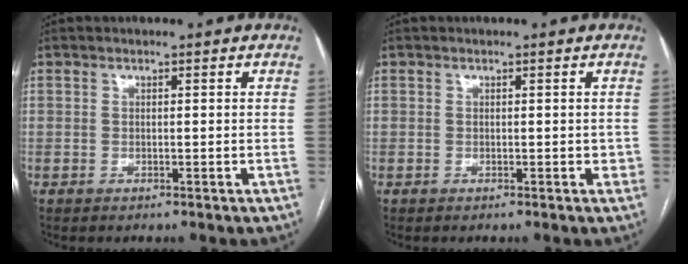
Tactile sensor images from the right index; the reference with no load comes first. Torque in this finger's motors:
{"motor_torque": [0.15, -0.05, 0.14, 0.01]}